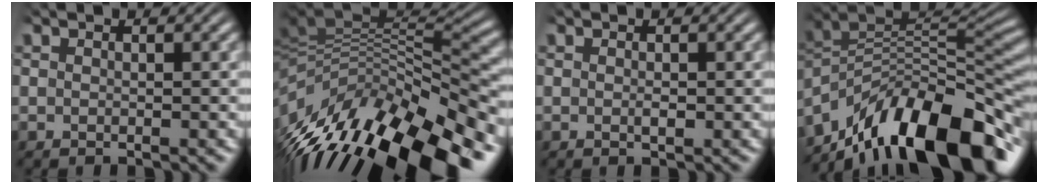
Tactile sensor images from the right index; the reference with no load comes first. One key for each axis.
{"total": 16.0, "fx": -4.8, "fy": 10.2, "fz": 11.4, "tx": -0.203, "ty": -0.042, "tz": -0.057}
{"total": 0.7, "fx": -0.4, "fy": -0.1, "fz": 0.5, "tx": -0.005, "ty": -0.011, "tz": -0.004}
{"total": 15.8, "fx": -5.4, "fy": 9.1, "fz": 11.7, "tx": -0.178, "ty": -0.040, "tz": -0.072}